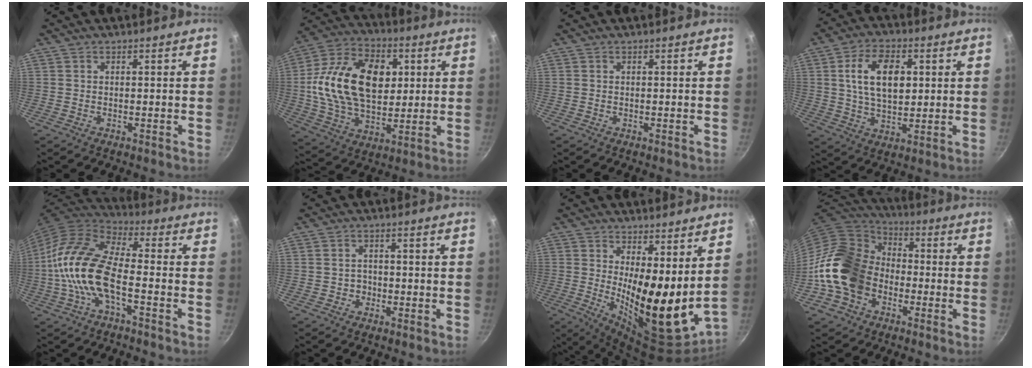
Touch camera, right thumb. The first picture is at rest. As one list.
[{"total": 22.6, "force": [3.3, 14.8, 16.8], "torque": [-0.277, 0.009, 0.050]}, {"total": 0.0}, {"total": 12.0, "force": [2.5, 7.2, 9.3], "torque": [-0.144, -0.001, 0.043]}, {"total": 15.9, "force": [-3.4, 6.9, 13.8], "torque": [-0.269, 0.037, -0.083]}, {"total": 2.1, "force": [-0.7, 1.9, 0.6], "torque": [0.006, 0.006, -0.011]}, {"total": 17.0, "force": [4.0, 6.7, 15.1], "torque": [-0.196, -0.061, 0.070]}, {"total": 17.4, "force": [-4.1, 13.8, 9.9], "torque": [-0.155, 0.049, -0.090]}]